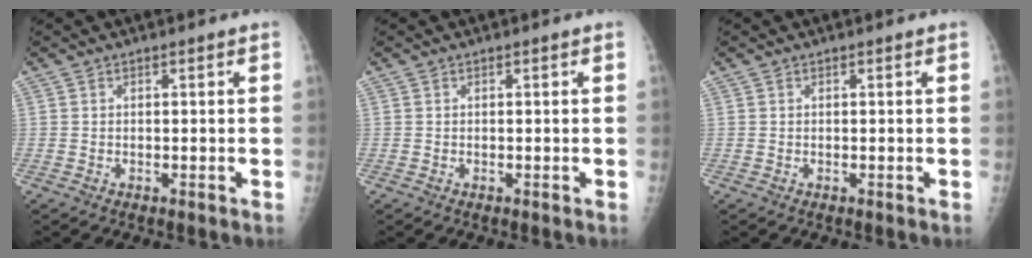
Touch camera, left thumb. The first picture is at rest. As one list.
[{"total": 0.0}, {"total": 0.0}]